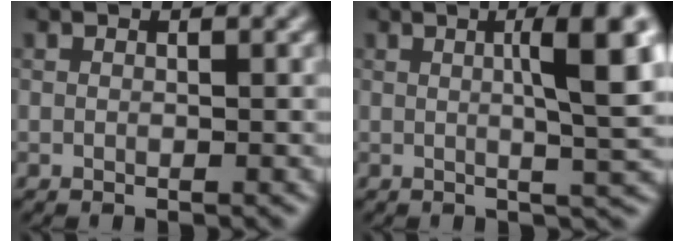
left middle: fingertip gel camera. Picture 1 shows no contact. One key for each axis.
{"total": 7.3, "fx": 1.5, "fy": 1.4, "fz": 7.0, "tx": -0.084, "ty": 0.010, "tz": 0.020}